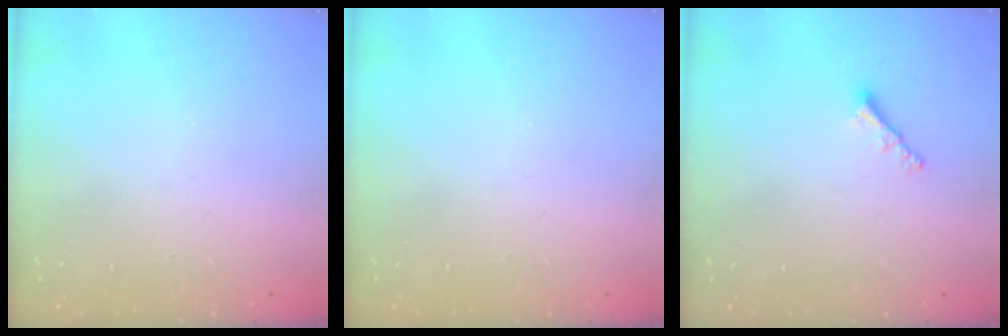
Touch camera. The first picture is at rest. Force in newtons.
{"total": 0.0}
{"total": 1.9, "press": 1.9, "slide": 0.5}